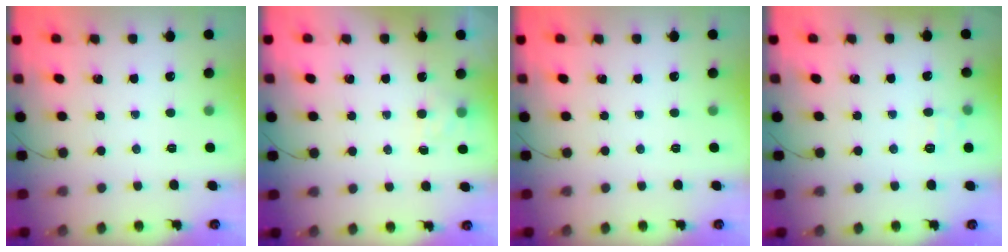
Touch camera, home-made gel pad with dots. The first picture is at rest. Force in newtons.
{"total": 4.4, "press": 4.2, "slide": 1.4}
{"total": 0.0}
{"total": 6.3, "press": 6.0, "slide": 1.9}